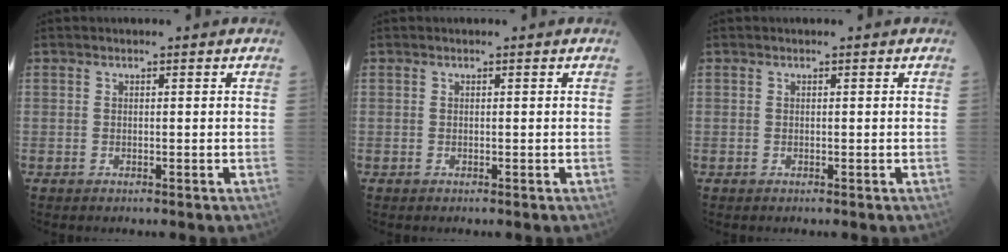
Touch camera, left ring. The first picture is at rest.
{"total": 0.0}
{"total": 0.0}